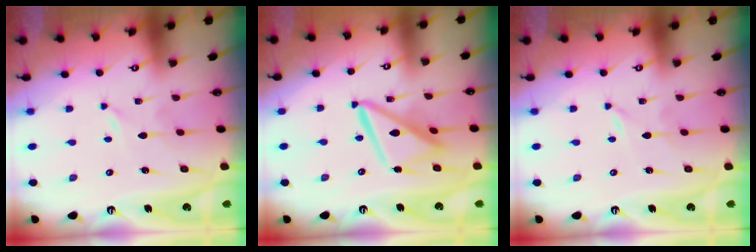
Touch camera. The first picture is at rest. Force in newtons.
{"total": 14.5, "press": 14.4, "slide": 1.6}
{"total": 0.0}